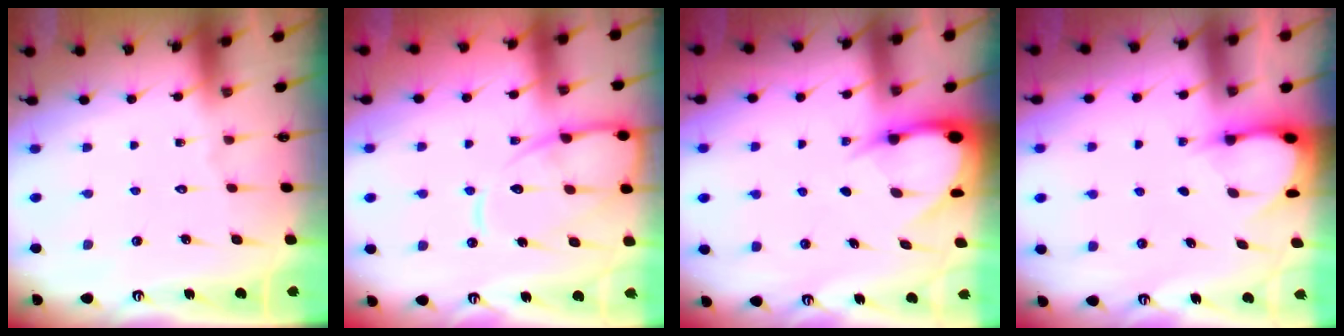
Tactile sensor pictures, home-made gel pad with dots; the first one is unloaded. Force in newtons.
{"total": 12.1, "press": 12.0, "slide": 1.6}
{"total": 5.7, "press": 5.7, "slide": 0.7}
{"total": 3.3, "press": 3.3, "slide": 0.4}